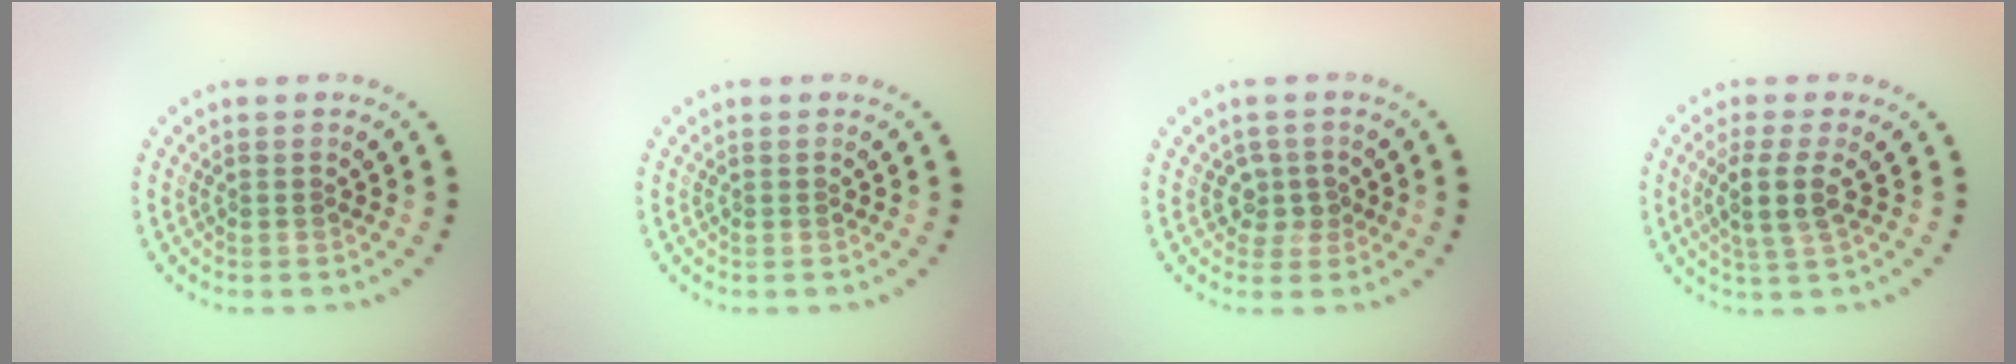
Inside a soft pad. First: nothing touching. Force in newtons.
{"total": 0.0}
{"total": 1.7, "press": 1.3, "slide": 1.0}
{"total": 2.7, "press": 2.3, "slide": 1.5}